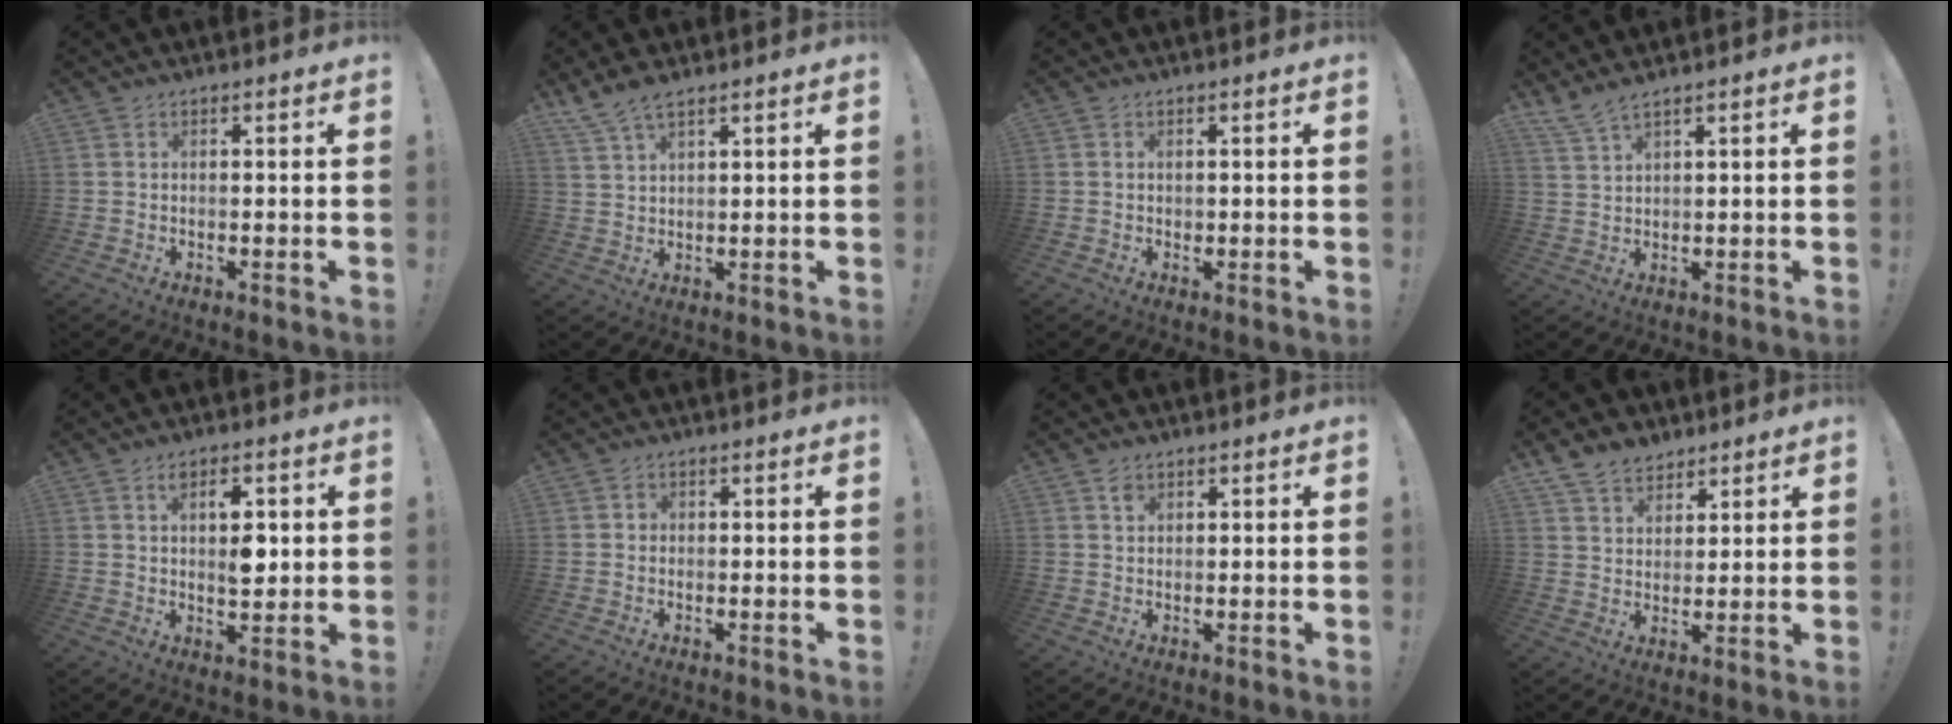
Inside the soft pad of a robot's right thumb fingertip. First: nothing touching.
{"total": 5.1, "force": [4.2, 0.9, 2.8], "torque": [-0.060, -0.018, 0.078]}
{"total": 0.6, "force": [0.2, 0.5, 0.1], "torque": [0.004, -0.001, 0.003]}
{"total": 4.0, "force": [3.4, 0.0, 2.2], "torque": [-0.057, -0.015, 0.062]}
{"total": 7.6, "force": [1.7, 4.2, 6.0], "torque": [-0.086, 0.000, 0.026]}
{"total": 1.0, "force": [-0.1, 1.0, 0.2], "torque": [-0.009, 0.005, -0.001]}
{"total": 1.8, "force": [1.2, 1.3, 0.5], "torque": [-0.004, -0.003, 0.021]}
{"total": 8.3, "force": [6.3, 5.0, 1.9], "torque": [-0.038, -0.037, 0.124]}